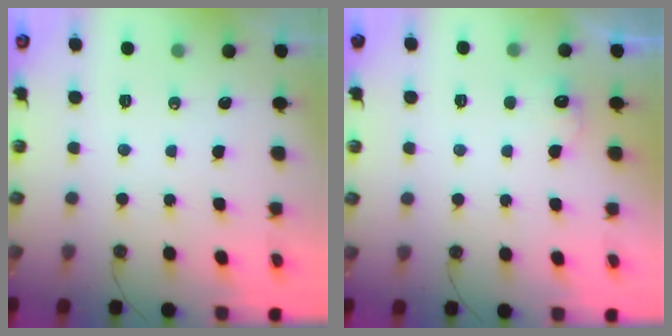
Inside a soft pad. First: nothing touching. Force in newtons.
{"total": 4.8, "press": 4.7, "slide": 1.2}